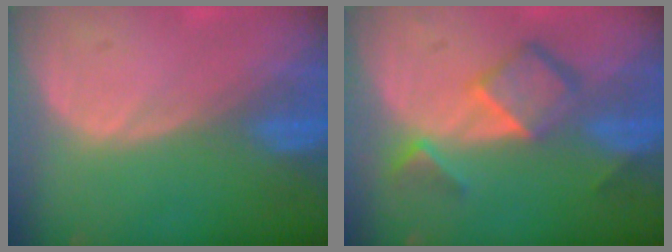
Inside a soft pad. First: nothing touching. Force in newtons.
{"total": 7.0, "press": 6.0, "slide": 3.5}